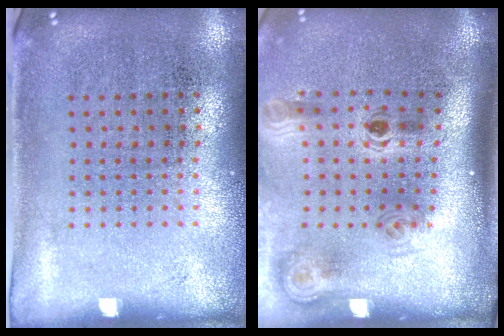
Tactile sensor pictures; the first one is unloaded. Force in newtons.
{"total": 2.2, "press": 1.5, "slide": 1.6}